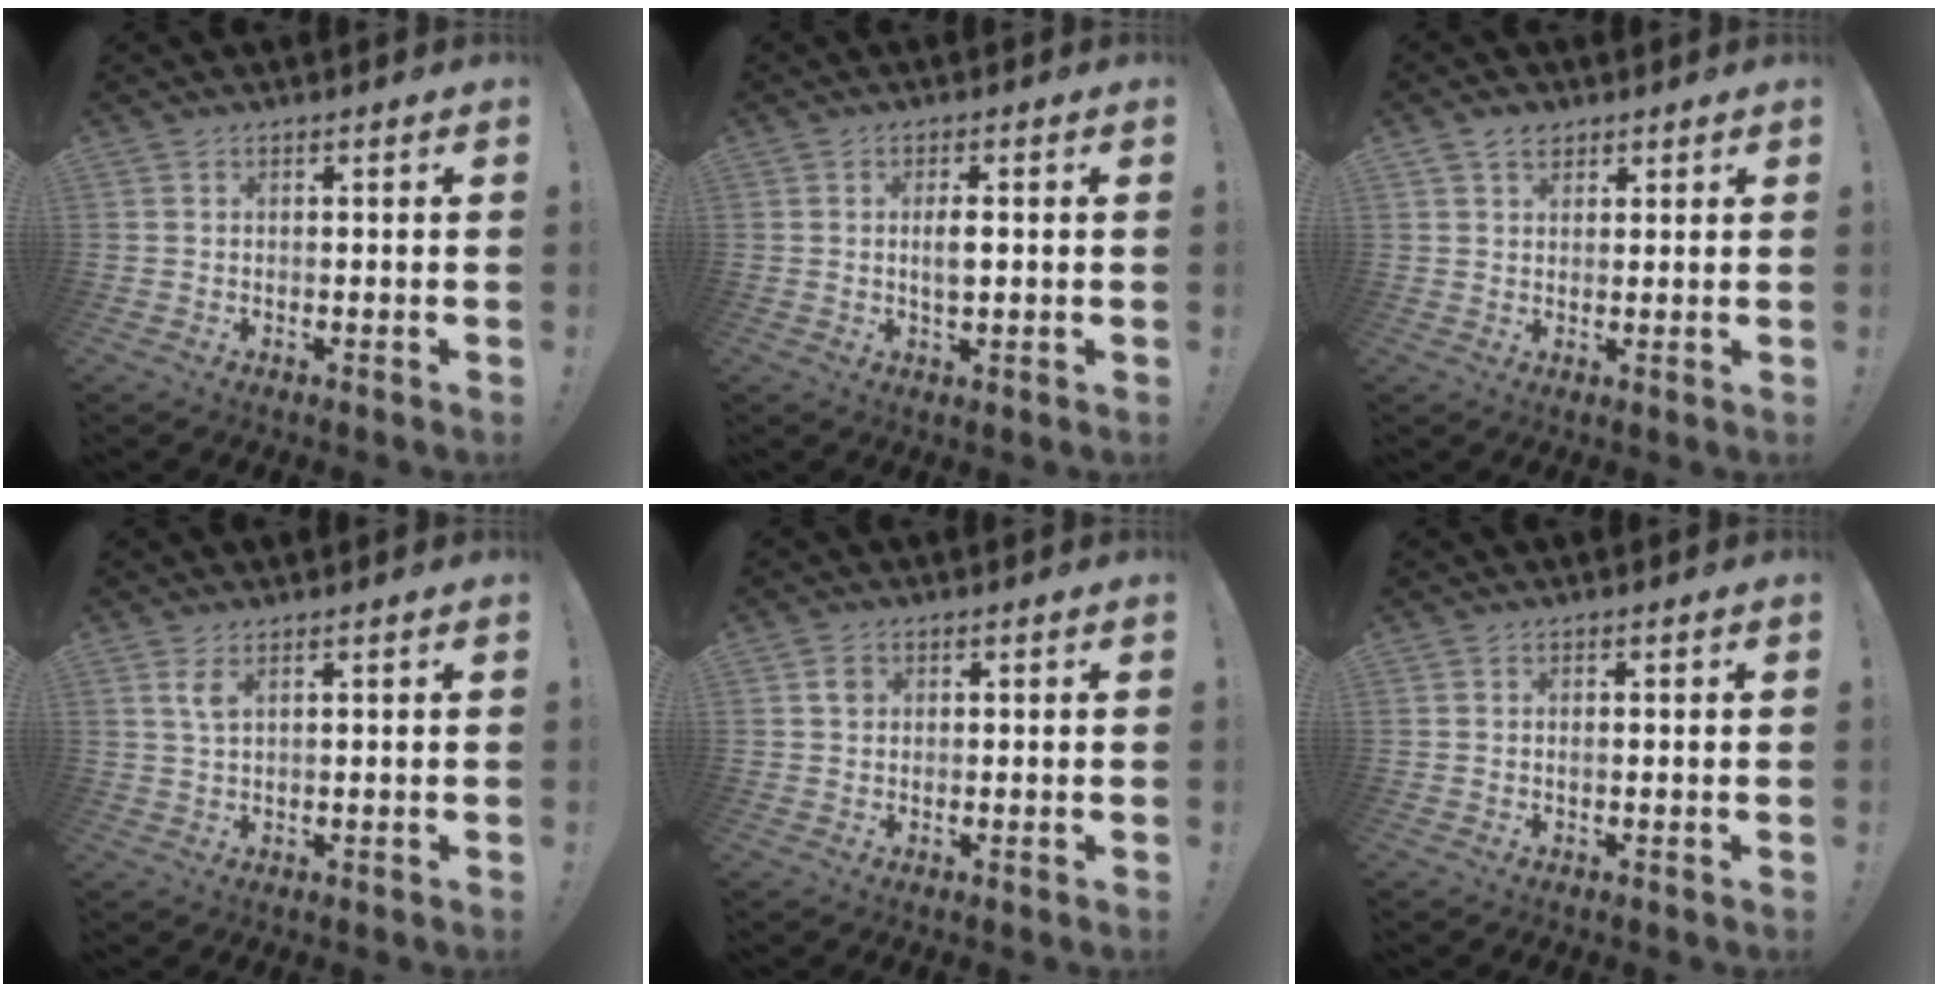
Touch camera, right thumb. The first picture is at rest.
{"total": 3.9, "force": [0.1, 1.4, 3.6], "torque": [-0.060, -0.006, -0.005]}
{"total": 4.4, "force": [2.8, 3.0, 1.6], "torque": [-0.015, -0.011, 0.050]}
{"total": 5.0, "force": [1.7, 2.1, 4.2], "torque": [-0.081, -0.003, 0.026]}
{"total": 1.8, "force": [0.6, 1.5, 0.8], "torque": [0.008, -0.006, 0.005]}
{"total": 0.0}